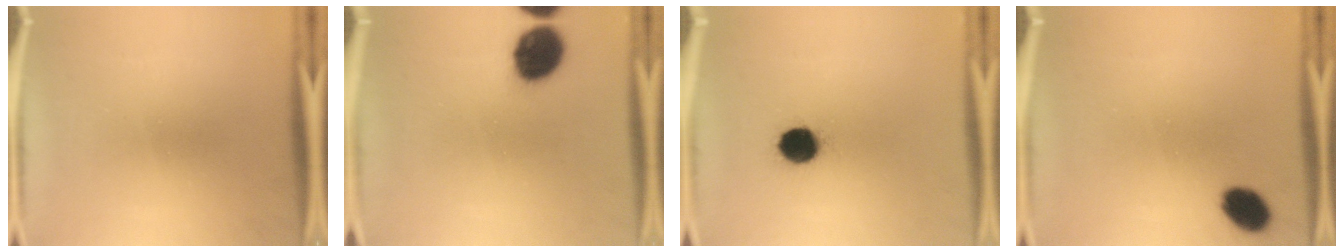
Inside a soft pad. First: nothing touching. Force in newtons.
{"total": 12.5}
{"total": 8.5}
{"total": 6.4}